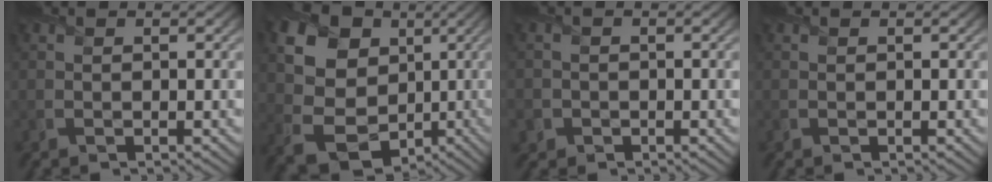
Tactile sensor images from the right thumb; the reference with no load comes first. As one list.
[{"total": 19.1, "force": [4.6, 15.7, 9.9], "torque": [-0.241, 0.033, 0.087]}, {"total": 2.1, "force": [-0.9, 1.9, 0.3], "torque": [-0.001, -0.003, -0.019]}, {"total": 0.0}]